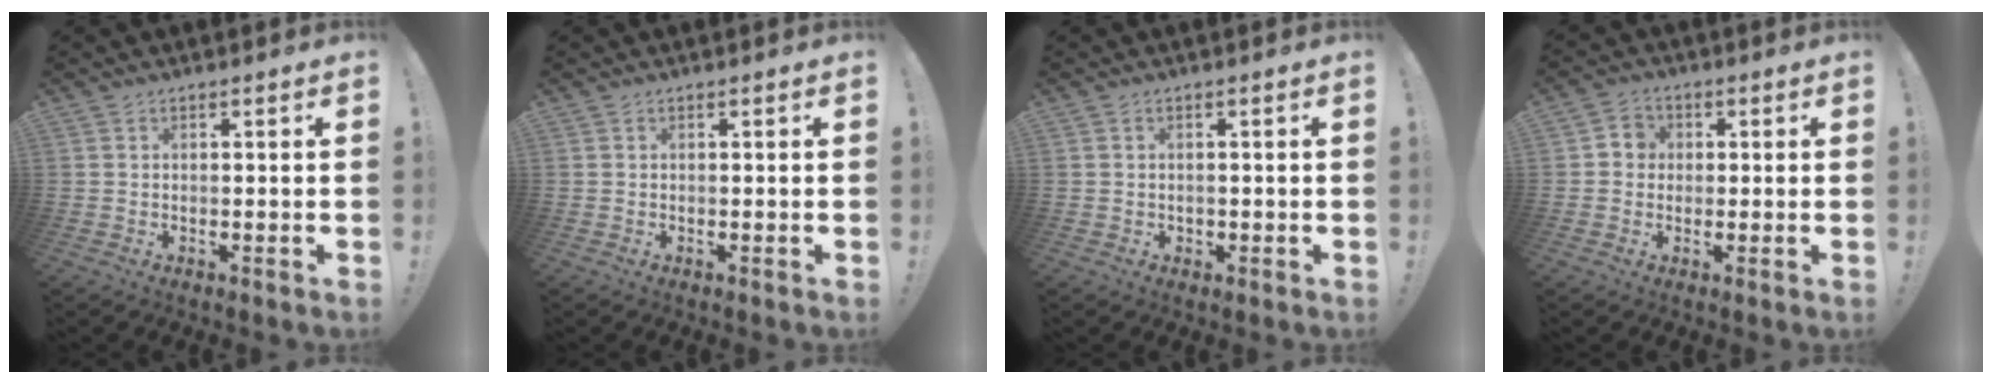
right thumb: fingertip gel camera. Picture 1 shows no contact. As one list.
[{"total": 0.0}, {"total": 0.8, "force": [0.0, 0.8, 0.1], "torque": [-0.003, 0.001, -0.001]}, {"total": 4.5, "force": [0.0, 4.2, 1.5], "torque": [-0.019, 0.008, 0.001]}]